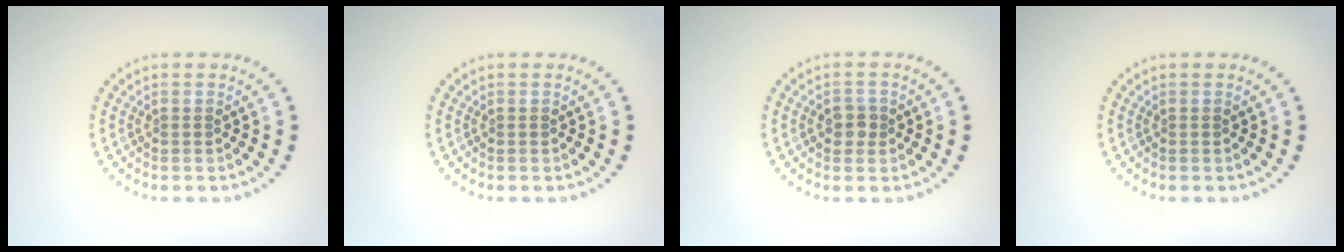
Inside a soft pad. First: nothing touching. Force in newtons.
{"total": 0.0}
{"total": 1.8, "press": 1.8, "slide": 0.3}
{"total": 0.0}